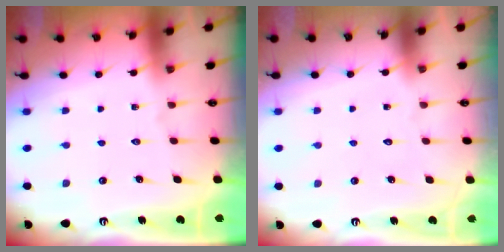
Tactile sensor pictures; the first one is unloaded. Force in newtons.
{"total": 1.5, "press": 1.5, "slide": 0.1}